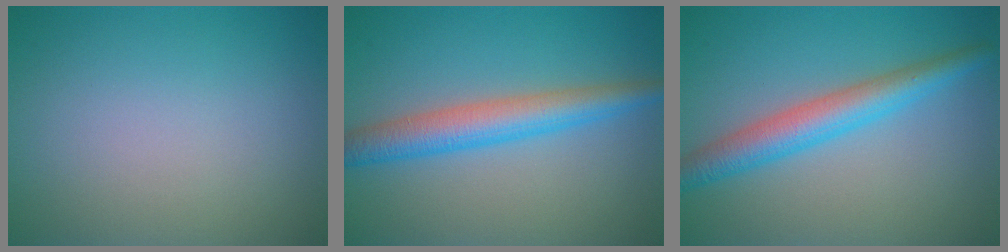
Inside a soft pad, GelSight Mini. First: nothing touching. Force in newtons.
{"total": 4.5, "press": 4.5, "slide": 0.1}
{"total": 4.5, "press": 4.5, "slide": 0.2}